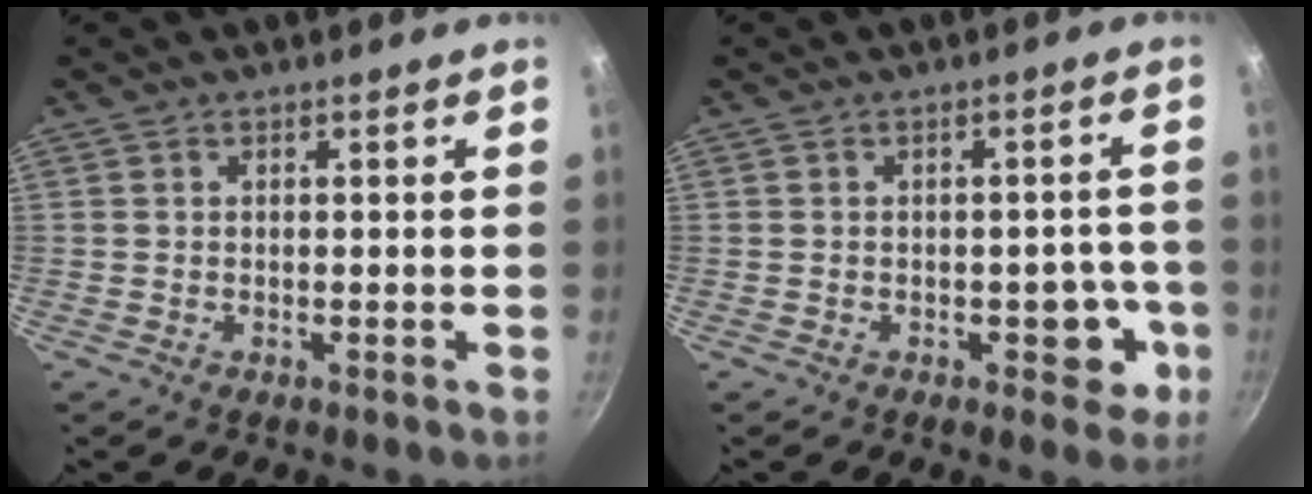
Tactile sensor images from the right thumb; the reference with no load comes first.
{"total": 6.0, "force": [-2.0, 3.7, 4.2], "torque": [-0.010, 0.017, -0.024]}